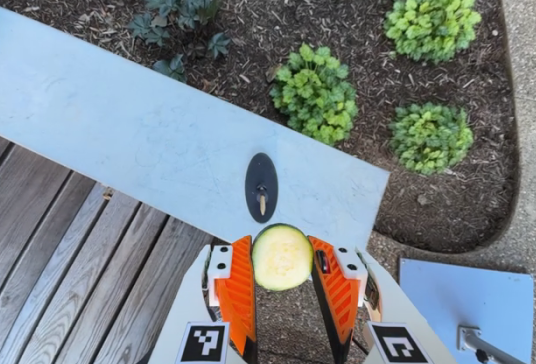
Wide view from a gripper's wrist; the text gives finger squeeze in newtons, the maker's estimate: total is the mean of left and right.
{"total": 11.8, "left": 12.3, "right": 11.4}